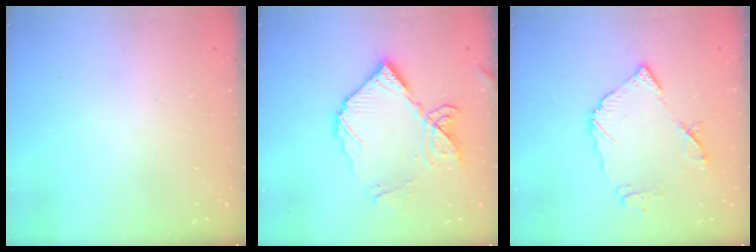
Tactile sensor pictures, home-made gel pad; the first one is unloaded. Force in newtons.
{"total": 14.1, "press": 14.0, "slide": 1.1}
{"total": 10.7, "press": 10.7, "slide": 1.1}